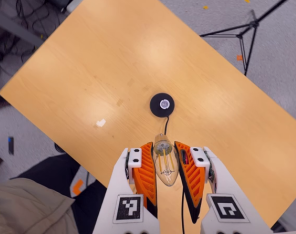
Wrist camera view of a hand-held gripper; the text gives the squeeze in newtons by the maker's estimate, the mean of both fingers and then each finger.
{"total": 20.6, "left": 22.6, "right": 18.7}